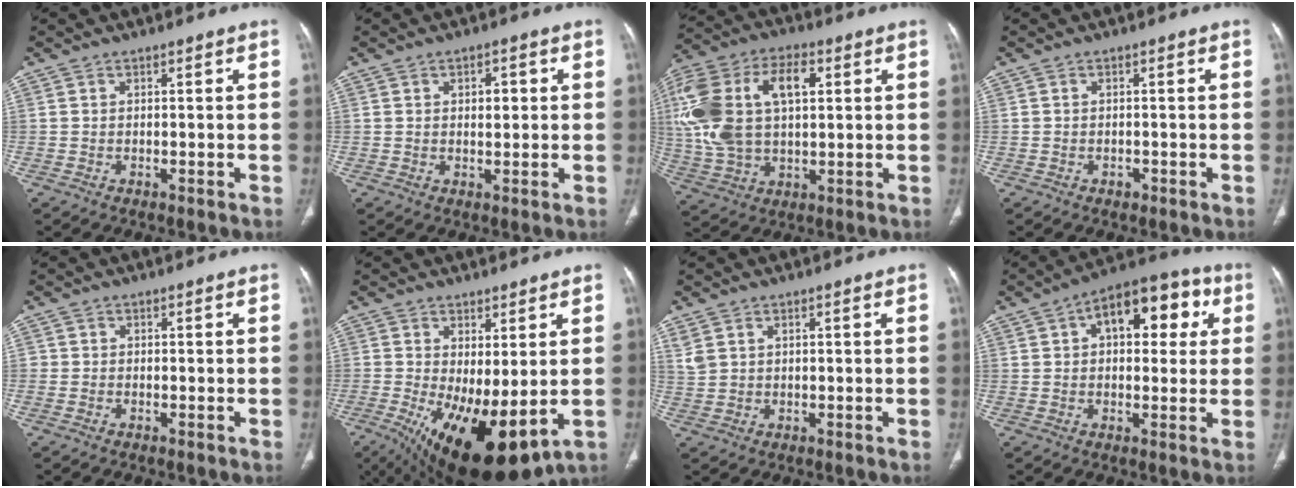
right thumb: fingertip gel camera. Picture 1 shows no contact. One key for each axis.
{"total": 3.4, "fx": 0.8, "fy": 1.8, "fz": 2.7, "tx": -0.031, "ty": -0.002, "tz": 0.011}
{"total": 22.0, "fx": 4.4, "fy": 12.7, "fz": 17.5, "tx": -0.373, "ty": 0.017, "tz": 0.078}
{"total": 1.0, "fx": -0.5, "fy": 0.7, "fz": 0.4, "tx": -0.005, "ty": 0.002, "tz": -0.007}
{"total": 0.5, "fx": -0.1, "fy": 0.5, "fz": 0.0, "tx": 0.003, "ty": 0.004, "tz": -0.002}
{"total": 16.0, "fx": -2.7, "fy": 6.8, "fz": 14.3, "tx": -0.252, "ty": -0.024, "tz": -0.015}
{"total": 2.6, "fx": 1.6, "fy": 1.6, "fz": 1.3, "tx": -0.028, "ty": -0.001, "tz": 0.044}
{"total": 15.0, "fx": 4.7, "fy": 8.1, "fz": 11.8, "tx": -0.119, "ty": 0.024, "tz": 0.060}